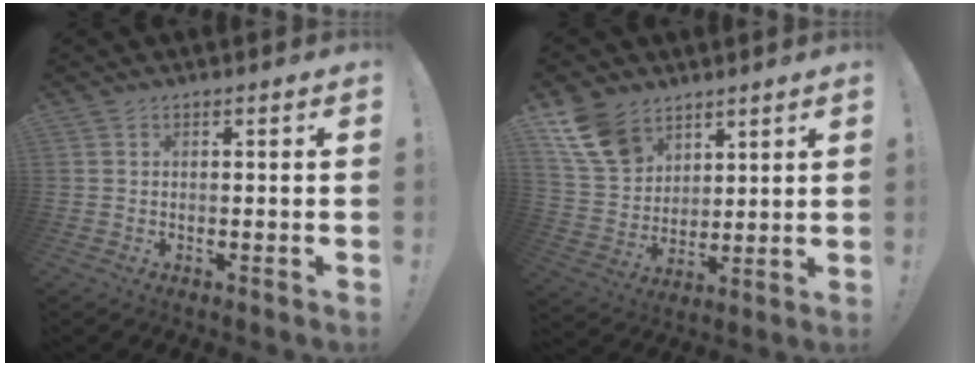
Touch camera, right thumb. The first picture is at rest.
{"total": 14.0, "force": [8.6, 9.4, 5.9], "torque": [-0.116, -0.039, 0.173]}